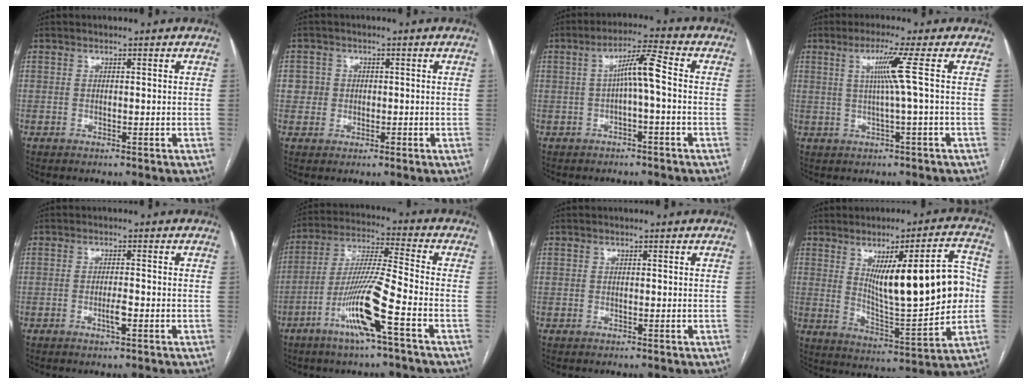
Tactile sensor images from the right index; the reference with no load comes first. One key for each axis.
{"total": 2.8, "fx": 0.1, "fy": 2.7, "fz": 0.2, "tx": 0.009, "ty": 0.010, "tz": 0.003}
{"total": 5.7, "fx": -0.2, "fy": 0.3, "fz": 5.6, "tx": -0.094, "ty": 0.023, "tz": -0.002}
{"total": 4.9, "fx": 0.9, "fy": -1.8, "fz": 4.4, "tx": -0.090, "ty": 0.002, "tz": 0.021}
{"total": 2.1, "fx": -0.8, "fy": 0.2, "fz": 1.9, "tx": -0.034, "ty": -0.002, "tz": -0.015}
{"total": 12.4, "fx": -5.8, "fy": -0.4, "fz": 10.9, "tx": -0.217, "ty": -0.007, "tz": -0.114}
{"total": 0.0}
{"total": 17.7, "fx": 2.2, "fy": 3.6, "fz": 17.2, "tx": -0.255, "ty": 0.010, "tz": 0.046}